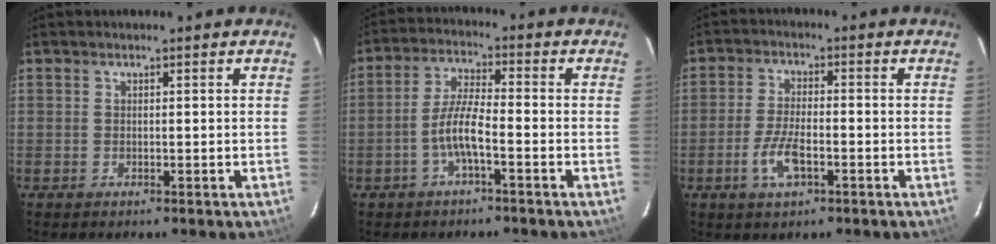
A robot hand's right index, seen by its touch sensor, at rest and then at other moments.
{"total": 5.7, "force": [-2.6, 0.8, 5.0], "torque": [-0.109, 0.010, -0.049]}
{"total": 6.5, "force": [-2.8, 2.5, 5.3], "torque": [-0.116, -0.002, -0.053]}